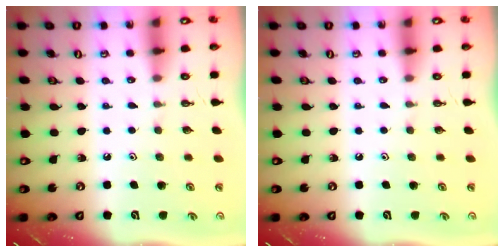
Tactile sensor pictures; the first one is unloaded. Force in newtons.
{"total": 0.0}